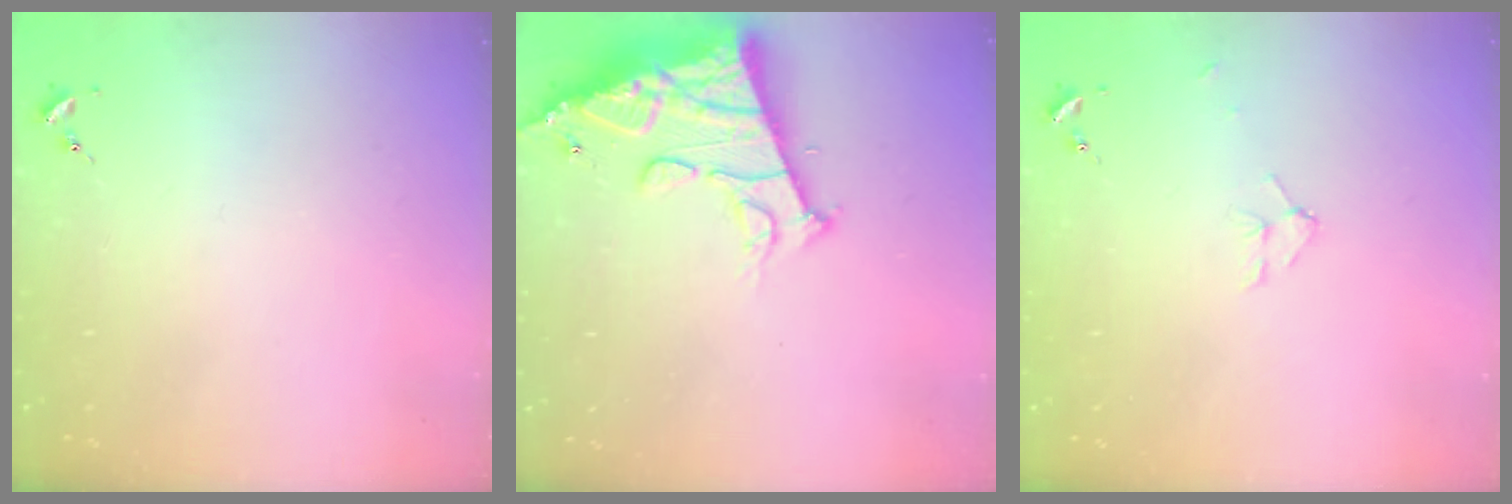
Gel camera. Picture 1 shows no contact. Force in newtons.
{"total": 16.0, "press": 15.9, "slide": 1.8}
{"total": 5.5, "press": 5.5, "slide": 0.6}